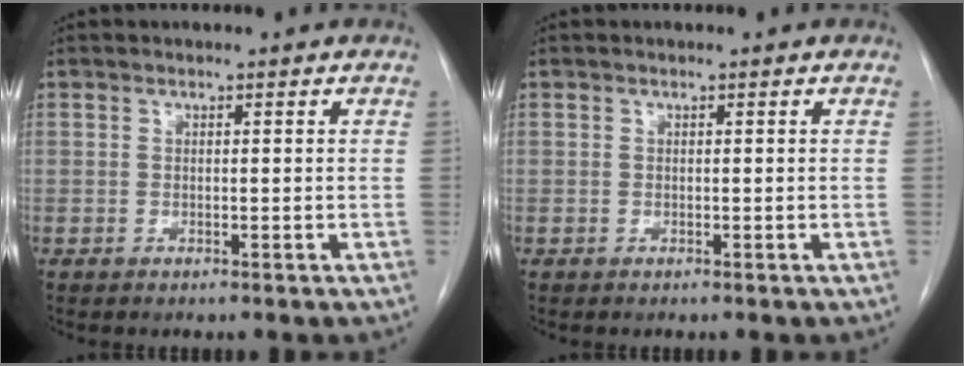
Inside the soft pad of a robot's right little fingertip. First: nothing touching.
{"total": 0.0}